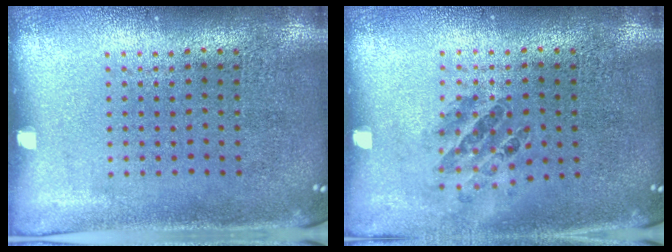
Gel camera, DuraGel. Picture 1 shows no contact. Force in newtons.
{"total": 1.0, "press": 0.9, "slide": 0.3}